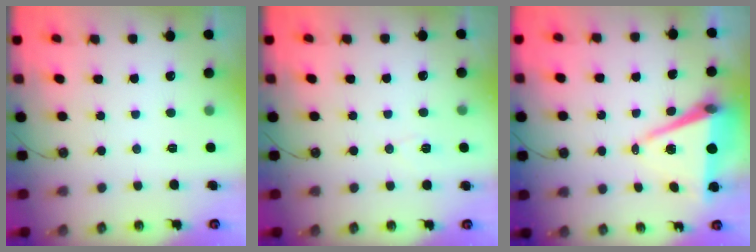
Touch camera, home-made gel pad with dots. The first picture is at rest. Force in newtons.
{"total": 4.7, "press": 4.5, "slide": 1.6}
{"total": 8.8, "press": 7.8, "slide": 4.1}